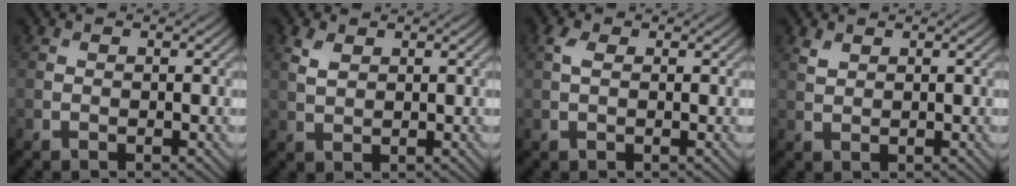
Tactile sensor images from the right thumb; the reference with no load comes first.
{"total": 2.2, "force": [1.2, 1.2, 1.4], "torque": [-0.039, 0.000, 0.026]}
{"total": 1.6, "force": [0.4, 0.9, 1.3], "torque": [-0.036, 0.004, 0.004]}
{"total": 1.4, "force": [1.0, 0.7, 0.6], "torque": [-0.020, -0.001, 0.025]}